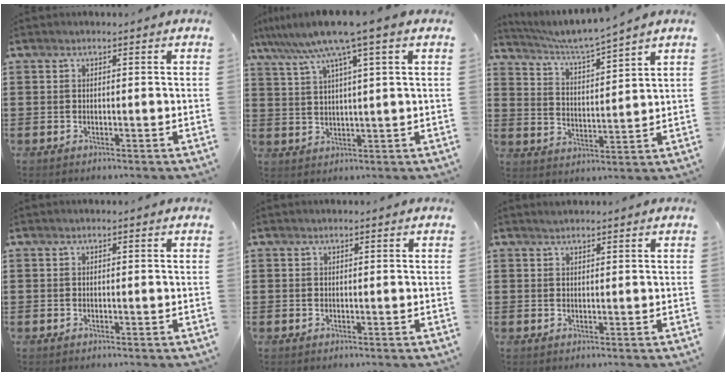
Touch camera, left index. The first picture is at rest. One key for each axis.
{"total": 8.3, "fx": 5.7, "fy": -0.4, "fz": 6.0, "tx": -0.133, "ty": -0.020, "tz": 0.095}
{"total": 4.9, "fx": 4.5, "fy": -0.6, "fz": 1.8, "tx": -0.056, "ty": -0.030, "tz": 0.072}
{"total": 0.0}
{"total": 0.0}
{"total": 1.0, "fx": 1.0, "fy": 0.2, "fz": 0.1, "tx": -0.004, "ty": 0.000, "tz": 0.020}